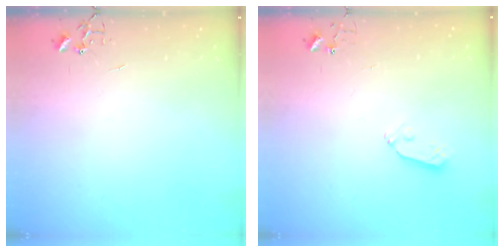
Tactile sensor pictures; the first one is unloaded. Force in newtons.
{"total": 3.7, "press": 3.6, "slide": 0.5}